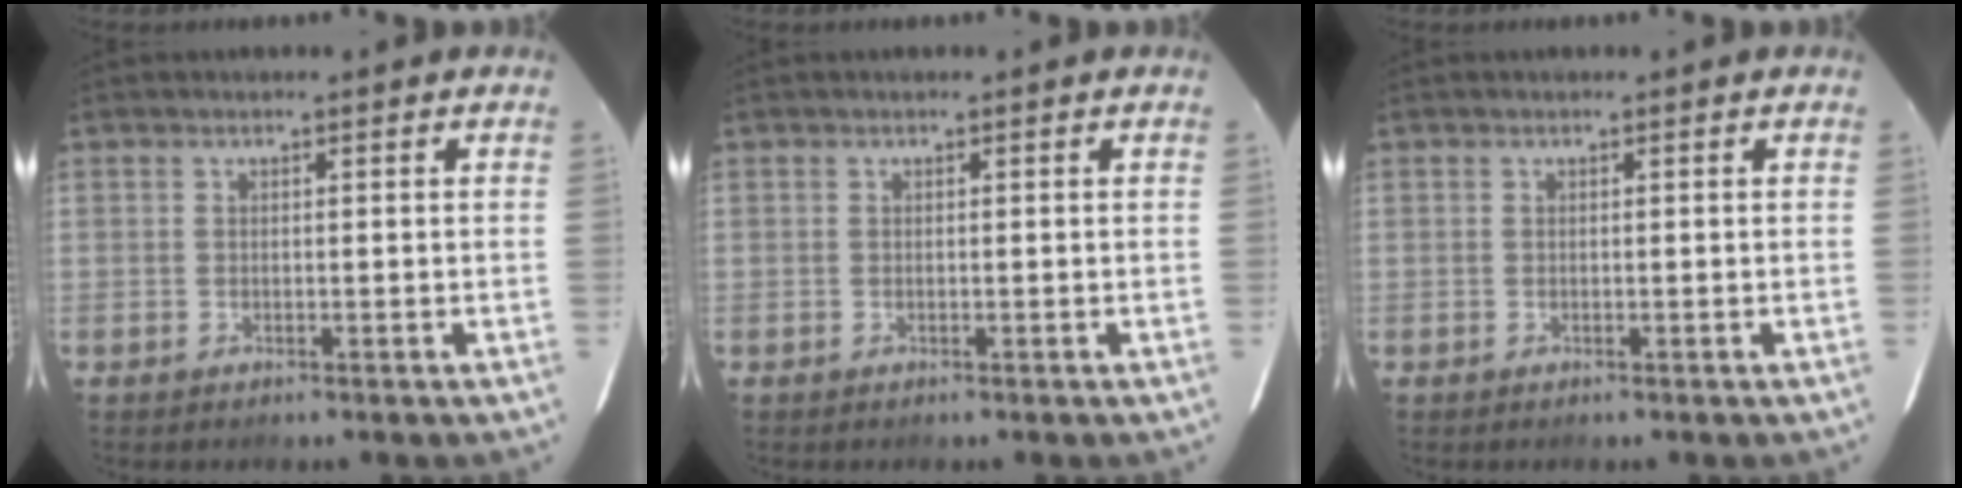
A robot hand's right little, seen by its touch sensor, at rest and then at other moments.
{"total": 0.0}
{"total": 0.0}